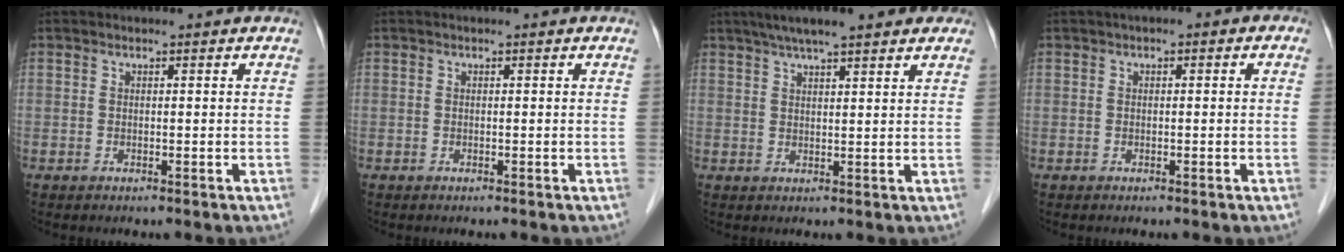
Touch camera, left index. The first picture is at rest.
{"total": 0.0}
{"total": 10.9, "force": [8.5, 1.6, 6.7], "torque": [-0.095, 0.037, 0.117]}
{"total": 1.6, "force": [0.3, 0.9, 1.4], "torque": [-0.018, 0.015, -0.002]}